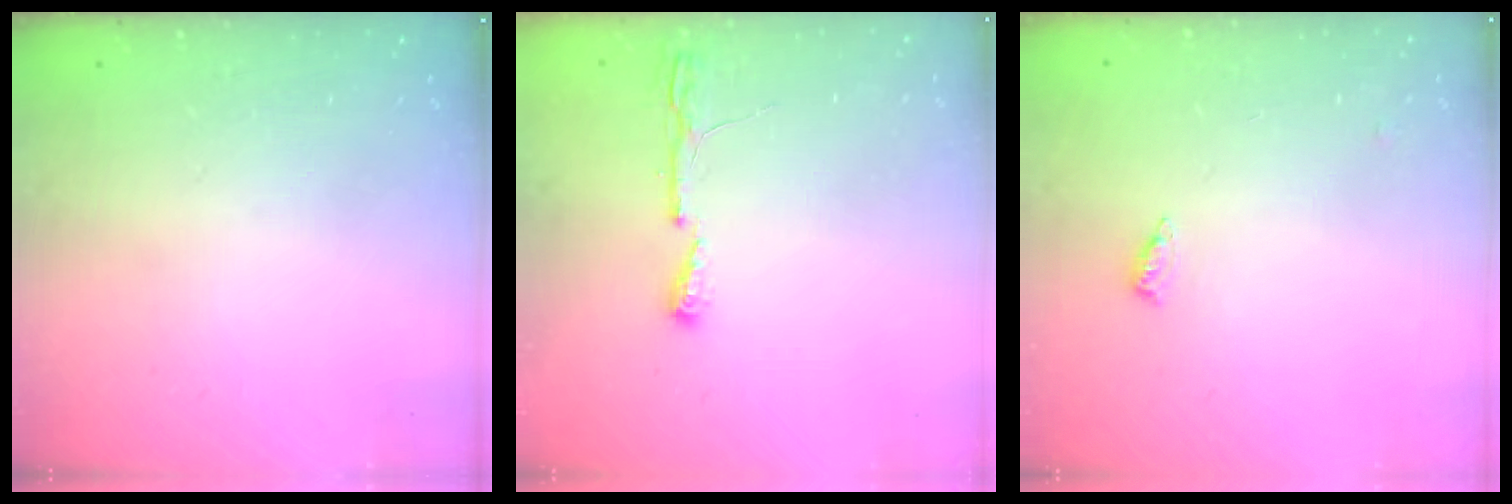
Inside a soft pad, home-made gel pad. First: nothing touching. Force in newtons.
{"total": 4.3, "press": 4.2, "slide": 0.6}
{"total": 4.4, "press": 4.1, "slide": 1.4}